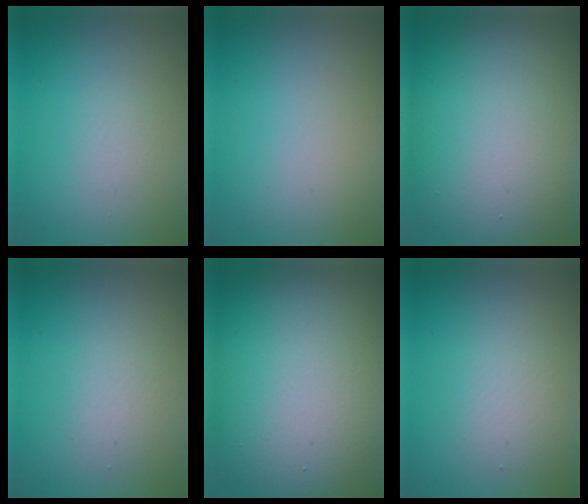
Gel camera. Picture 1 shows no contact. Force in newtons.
{"total": 0.0}
{"total": 15.3, "press": 15.2, "slide": 0.8}
{"total": 1.8, "press": 1.8, "slide": 0.1}
{"total": 18.0, "press": 18.0, "slide": 1.1}
{"total": 2.5, "press": 2.5, "slide": 0.3}